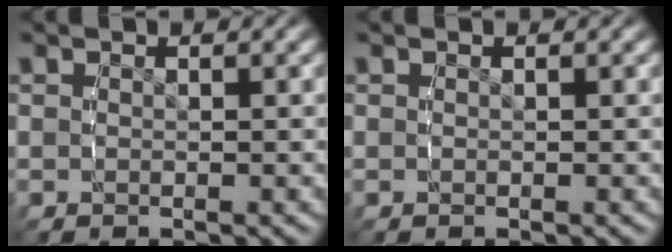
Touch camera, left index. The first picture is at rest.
{"total": 0.0}